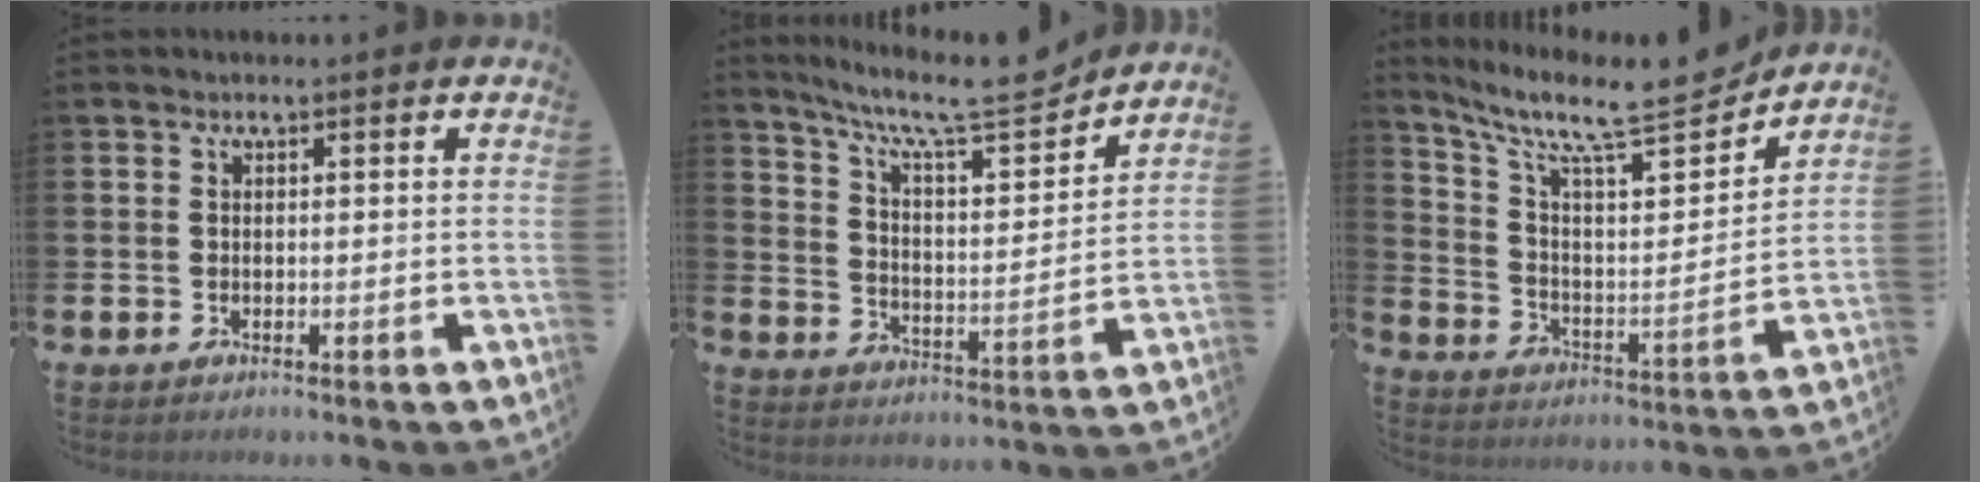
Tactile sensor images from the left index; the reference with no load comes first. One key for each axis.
{"total": 9.5, "fx": 8.3, "fy": 1.4, "fz": 4.5, "tx": -0.109, "ty": -0.058, "tz": 0.136}
{"total": 11.0, "fx": 9.5, "fy": 2.1, "fz": 5.2, "tx": -0.123, "ty": -0.076, "tz": 0.154}